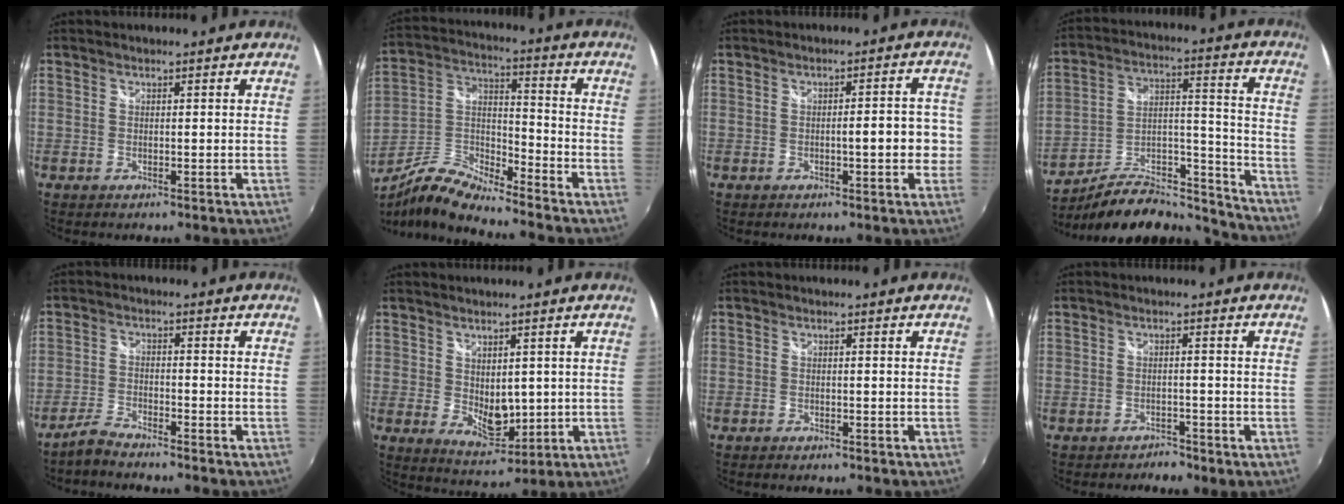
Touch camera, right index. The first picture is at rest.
{"total": 11.0, "force": [-8.5, 1.9, 6.7], "torque": [-0.148, -0.001, -0.173]}
{"total": 5.3, "force": [-0.9, 1.5, 5.0], "torque": [-0.071, 0.007, -0.009]}
{"total": 19.9, "force": [-16.9, 6.4, 8.4], "torque": [-0.128, 0.028, -0.247]}
{"total": 3.9, "force": [-3.7, 0.5, 1.2], "torque": [-0.040, -0.003, -0.075]}
{"total": 6.1, "force": [1.0, 4.1, 4.4], "torque": [-0.068, -0.013, 0.028]}
{"total": 1.0, "force": [-1.0, 0.3, 0.1], "torque": [-0.007, -0.008, -0.018]}
{"total": 2.6, "force": [-2.4, 1.0, 0.4], "torque": [-0.011, -0.007, -0.036]}